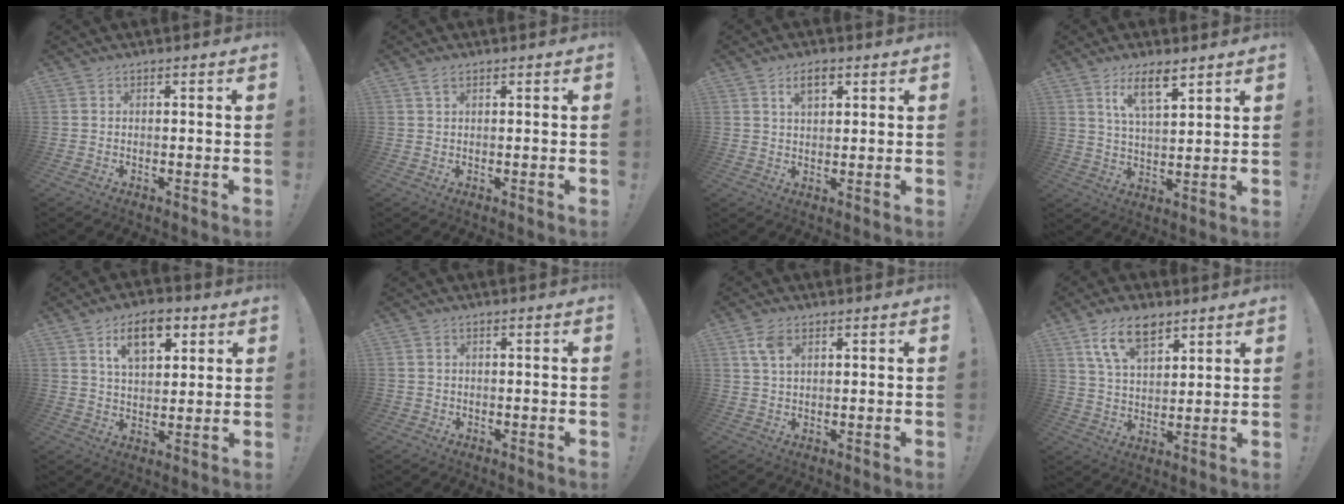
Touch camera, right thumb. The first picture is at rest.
{"total": 2.3, "force": [1.5, 1.1, 1.5], "torque": [-0.027, 0.000, 0.026]}
{"total": 4.7, "force": [2.3, 2.4, 3.4], "torque": [-0.048, -0.003, 0.037]}
{"total": 9.1, "force": [5.9, 2.7, 6.5], "torque": [-0.113, -0.024, 0.102]}
{"total": 11.0, "force": [5.7, 5.8, 7.4], "torque": [-0.115, -0.008, 0.101]}
{"total": 1.4, "force": [-0.3, 1.3, 0.4], "torque": [-0.013, 0.005, -0.005]}
{"total": 4.8, "force": [2.1, 2.5, 3.5], "torque": [-0.071, 0.002, 0.041]}
{"total": 12.1, "force": [7.5, 6.2, 7.1], "torque": [-0.121, -0.024, 0.141]}